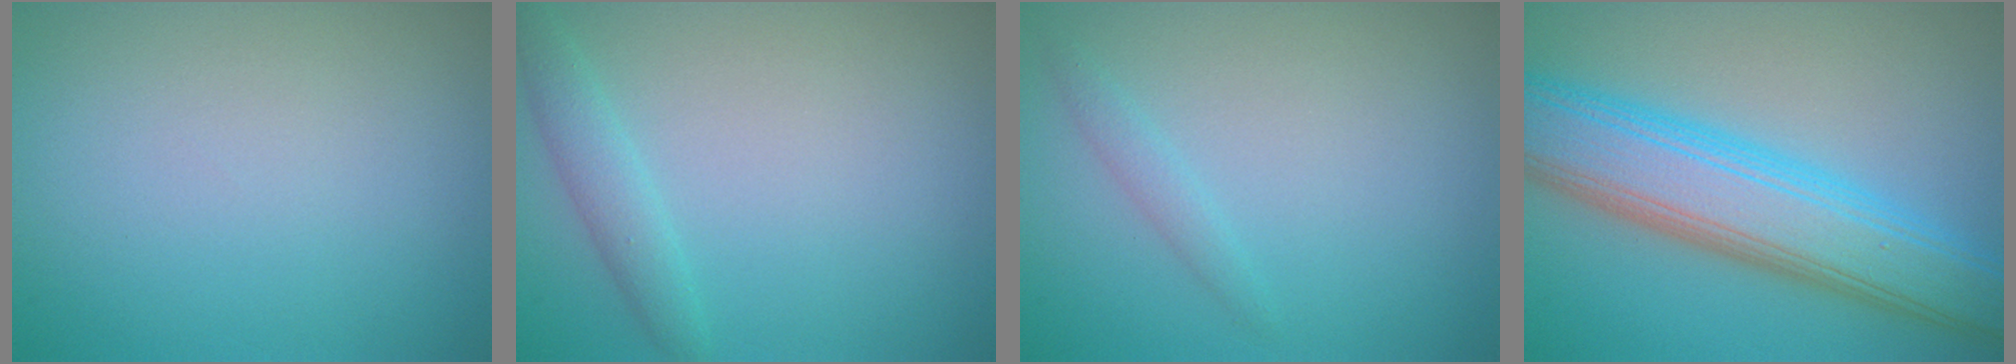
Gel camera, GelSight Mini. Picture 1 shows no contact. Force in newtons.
{"total": 1.8, "press": 1.8, "slide": 0.2}
{"total": 1.6, "press": 1.6, "slide": 0.1}
{"total": 9.0, "press": 9.0, "slide": 0.2}